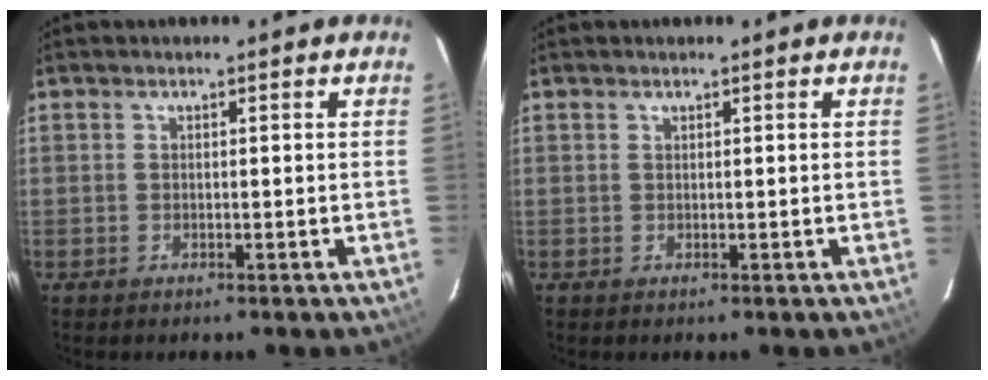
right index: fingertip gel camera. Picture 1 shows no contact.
{"total": 0.0}